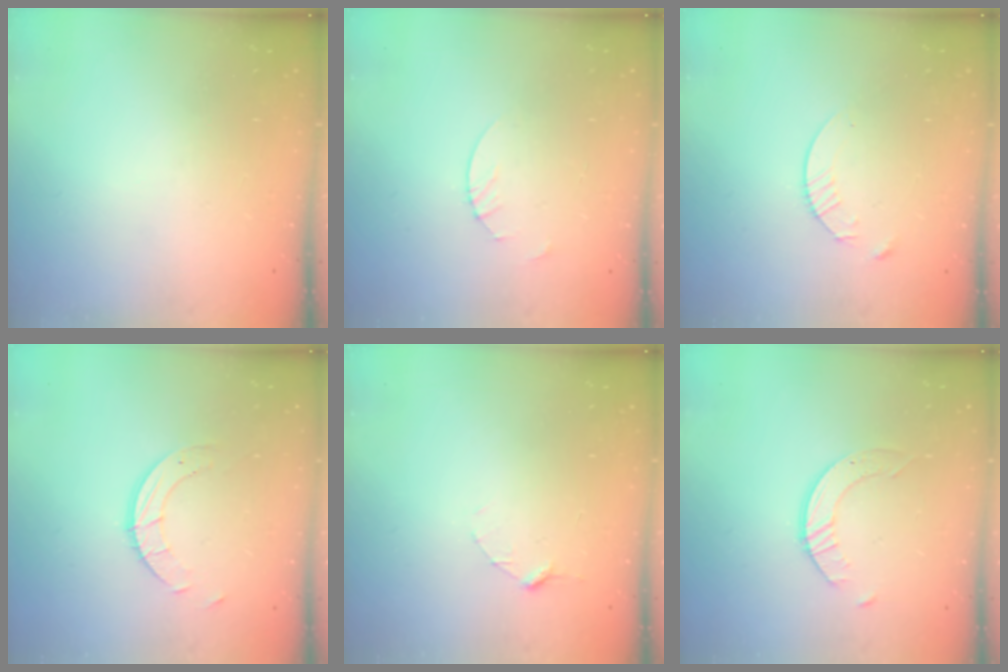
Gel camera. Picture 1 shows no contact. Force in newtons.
{"total": 1.8, "press": 1.8, "slide": 0.2}
{"total": 4.8, "press": 4.8, "slide": 0.6}
{"total": 4.9, "press": 4.9, "slide": 0.4}
{"total": 2.9, "press": 2.9, "slide": 0.3}
{"total": 2.5, "press": 2.5, "slide": 0.3}